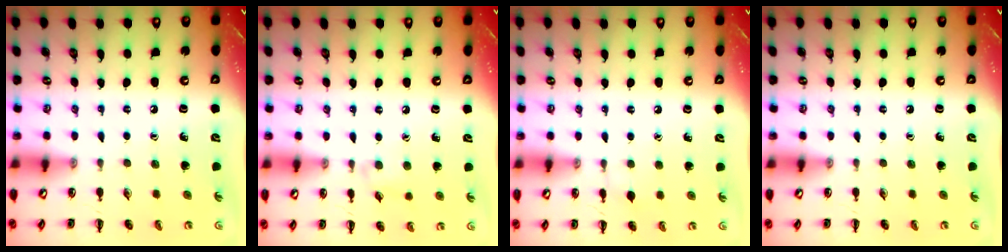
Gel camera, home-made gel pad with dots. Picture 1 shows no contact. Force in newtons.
{"total": 5.1, "press": 4.7, "slide": 1.7}
{"total": 3.8, "press": 3.6, "slide": 1.3}
{"total": 0.0}